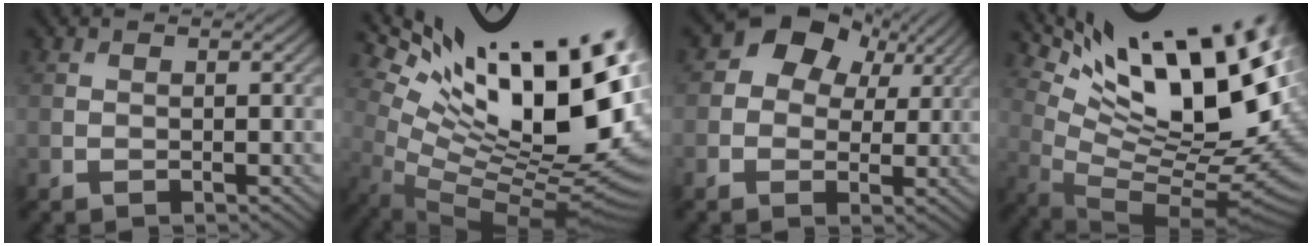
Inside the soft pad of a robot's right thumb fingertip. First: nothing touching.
{"total": 19.9, "force": [7.8, 7.3, 16.8], "torque": [-0.258, 0.000, 0.157]}
{"total": 7.6, "force": [2.9, 5.6, 4.1], "torque": [-0.071, 0.001, 0.035]}
{"total": 21.1, "force": [9.8, 7.7, 17.1], "torque": [-0.222, 0.021, 0.180]}